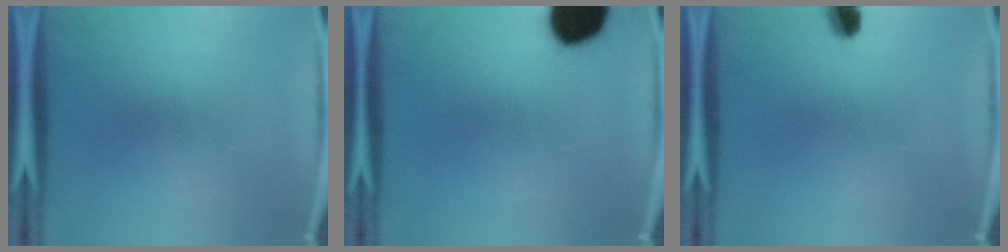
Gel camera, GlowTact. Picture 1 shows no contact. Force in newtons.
{"total": 15.5}
{"total": 3.7}